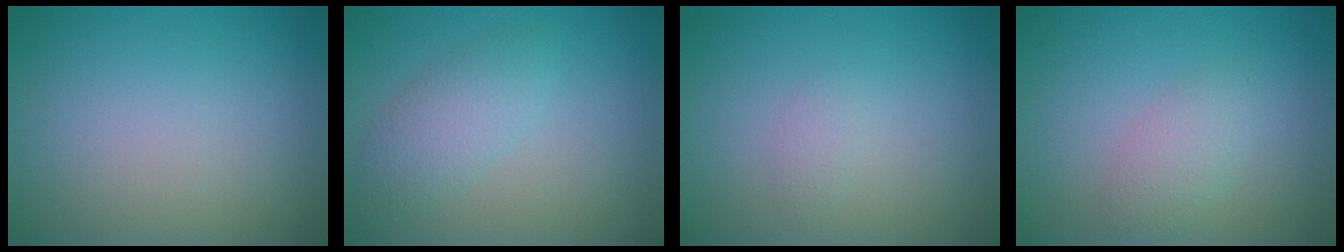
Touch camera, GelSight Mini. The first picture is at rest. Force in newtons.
{"total": 2.9, "press": 2.9, "slide": 0.0}
{"total": 0.8, "press": 0.8, "slide": 0.0}
{"total": 2.1, "press": 2.1, "slide": 0.0}